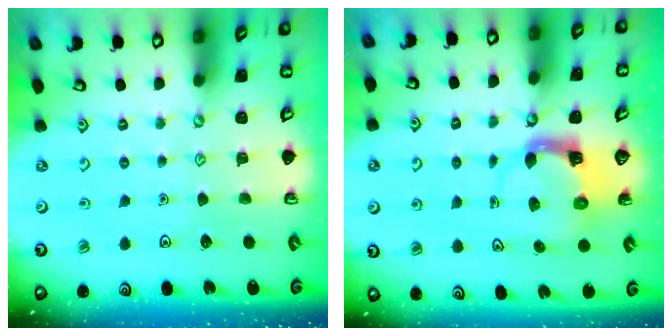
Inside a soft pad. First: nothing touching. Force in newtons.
{"total": 4.2, "press": 4.2, "slide": 0.6}